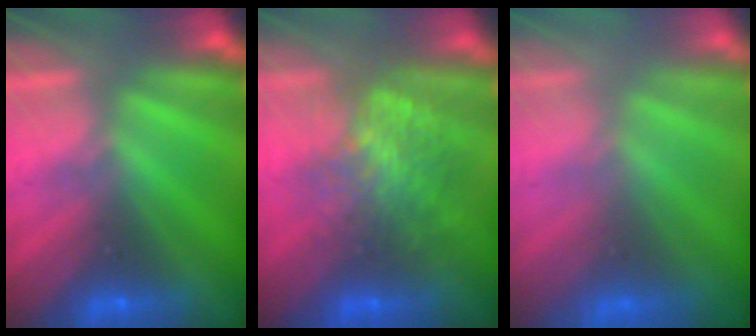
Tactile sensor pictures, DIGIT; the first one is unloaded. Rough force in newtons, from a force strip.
{"total": 5.7}
{"total": 7.9}